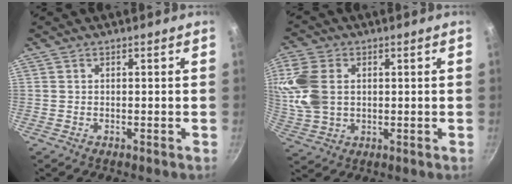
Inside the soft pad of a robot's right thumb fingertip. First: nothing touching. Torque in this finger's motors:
{"motor_torque": [1.88, 2.23, 0.98, -0.18, 0.18]}